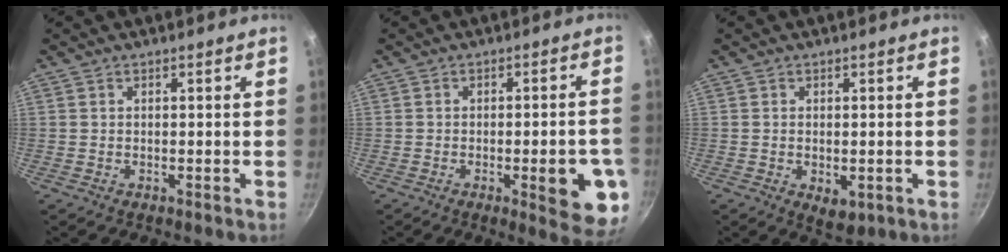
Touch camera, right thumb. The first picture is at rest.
{"total": 11.4, "force": [-3.2, 3.2, 10.4], "torque": [-0.104, 0.010, -0.037]}
{"total": 4.2, "force": [-1.0, 2.4, 3.4], "torque": [-0.045, -0.011, -0.008]}